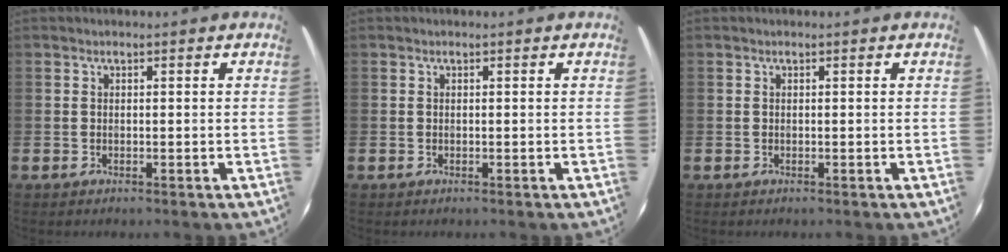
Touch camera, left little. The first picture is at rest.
{"total": 0.0}
{"total": 0.0}